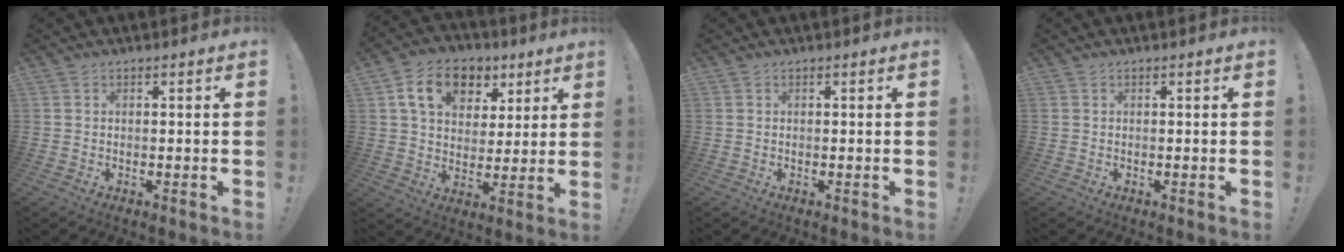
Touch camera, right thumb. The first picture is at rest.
{"total": 14.2, "force": [6.5, 10.2, 7.4], "torque": [-0.110, -0.020, 0.123]}
{"total": 0.0}
{"total": 0.0}